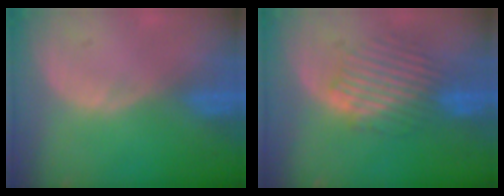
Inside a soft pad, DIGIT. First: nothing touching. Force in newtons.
{"total": 6.8, "press": 6.7, "slide": 0.7}